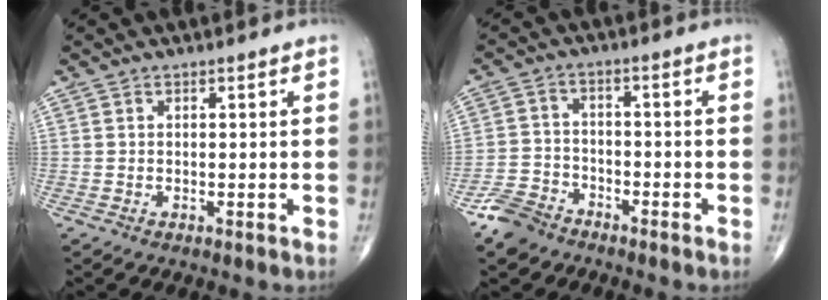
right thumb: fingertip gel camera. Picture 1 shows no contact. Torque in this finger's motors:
{"motor_torque": [1.27, -0.17, 0.04, -1.09, 0.05]}